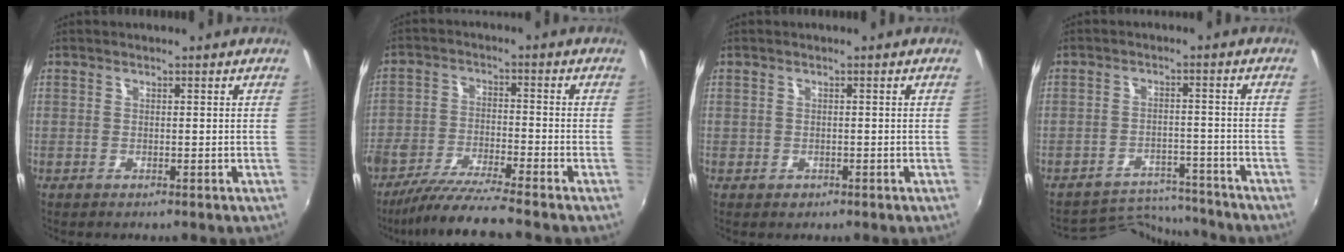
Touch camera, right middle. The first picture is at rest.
{"total": 9.3, "force": [-8.1, -0.6, 4.5], "torque": [-0.098, -0.017, -0.152]}
{"total": 1.1, "force": [-0.4, 0.9, 0.3], "torque": [-0.005, -0.003, -0.005]}
{"total": 9.7, "force": [-9.5, 1.9, 0.5], "torque": [-0.023, 0.021, -0.139]}